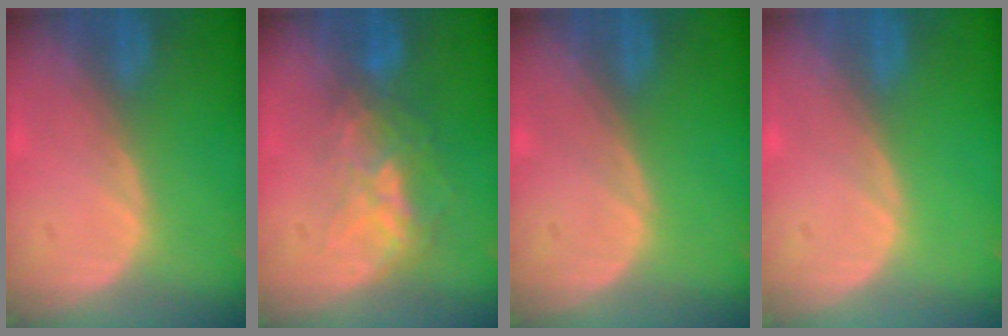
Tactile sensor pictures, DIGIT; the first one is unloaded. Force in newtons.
{"total": 6.7, "press": 5.9, "slide": 3.2}
{"total": 0.0}
{"total": 0.0}